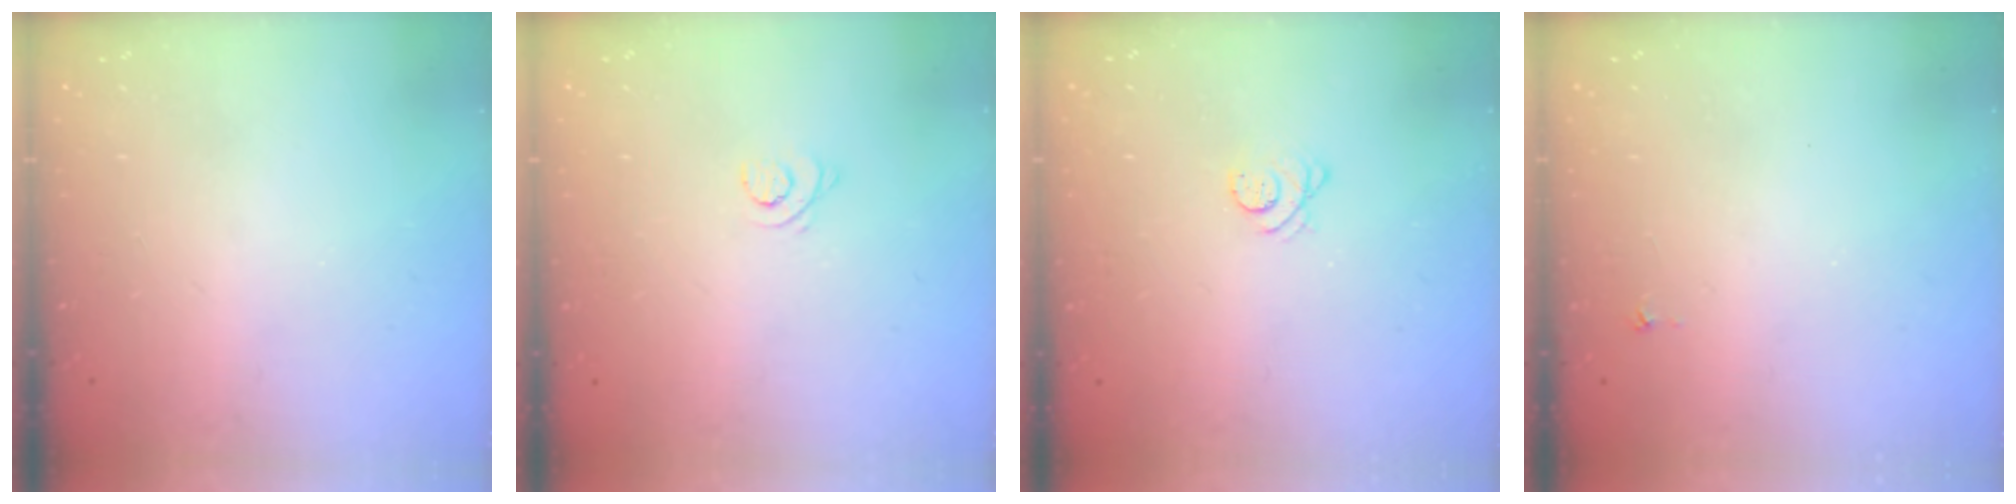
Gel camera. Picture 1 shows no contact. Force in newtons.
{"total": 2.5, "press": 2.5, "slide": 0.3}
{"total": 2.7, "press": 2.7, "slide": 0.4}
{"total": 2.9, "press": 2.9, "slide": 0.4}